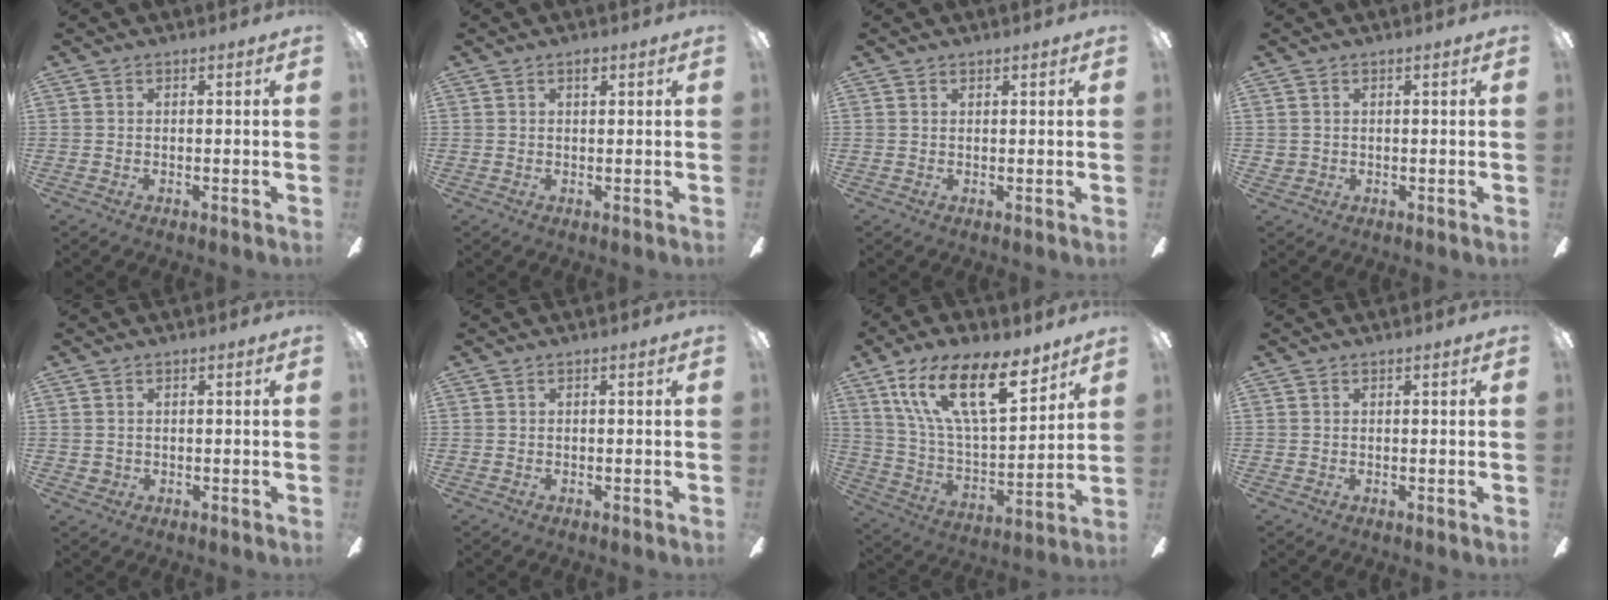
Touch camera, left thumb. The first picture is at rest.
{"total": 1.4, "force": [0.9, 0.7, 0.9], "torque": [-0.003, -0.005, 0.012]}
{"total": 0.7, "force": [0.6, 0.4, 0.0], "torque": [0.000, -0.001, 0.013]}
{"total": 1.3, "force": [0.5, 1.2, 0.1], "torque": [-0.003, 0.004, 0.008]}
{"total": 1.2, "force": [0.4, 1.2, 0.2], "torque": [-0.005, 0.003, 0.006]}
{"total": 0.0}
{"total": 21.3, "force": [12.8, 8.3, 14.8], "torque": [-0.278, -0.064, 0.217]}
{"total": 0.0}